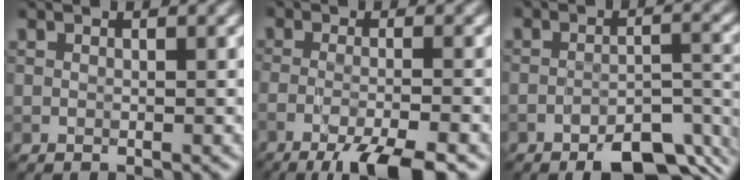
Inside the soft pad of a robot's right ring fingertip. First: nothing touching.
{"total": 6.0, "force": [-4.2, 1.0, 4.3], "torque": [-0.057, -0.008, -0.079]}
{"total": 7.3, "force": [-5.3, 2.6, 4.2], "torque": [-0.056, -0.011, -0.076]}